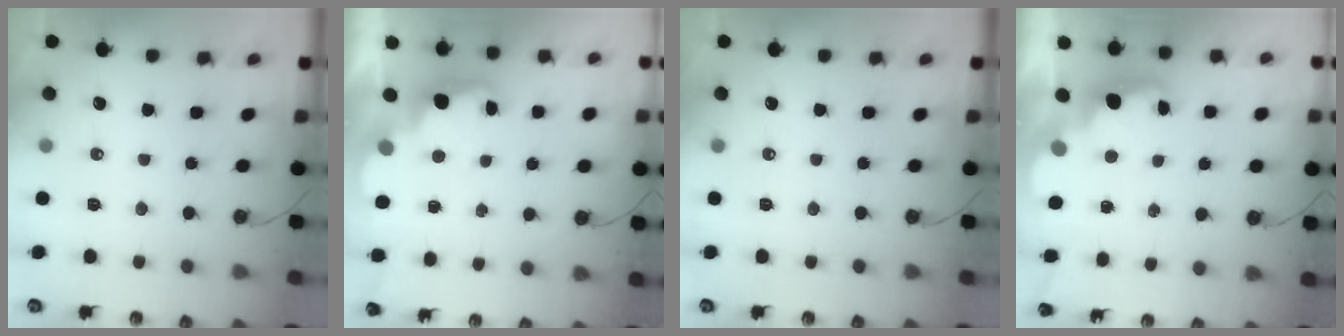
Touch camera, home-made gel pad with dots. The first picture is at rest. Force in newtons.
{"total": 2.5, "press": 2.4, "slide": 0.6}
{"total": 0.0}
{"total": 2.3, "press": 2.2, "slide": 0.5}